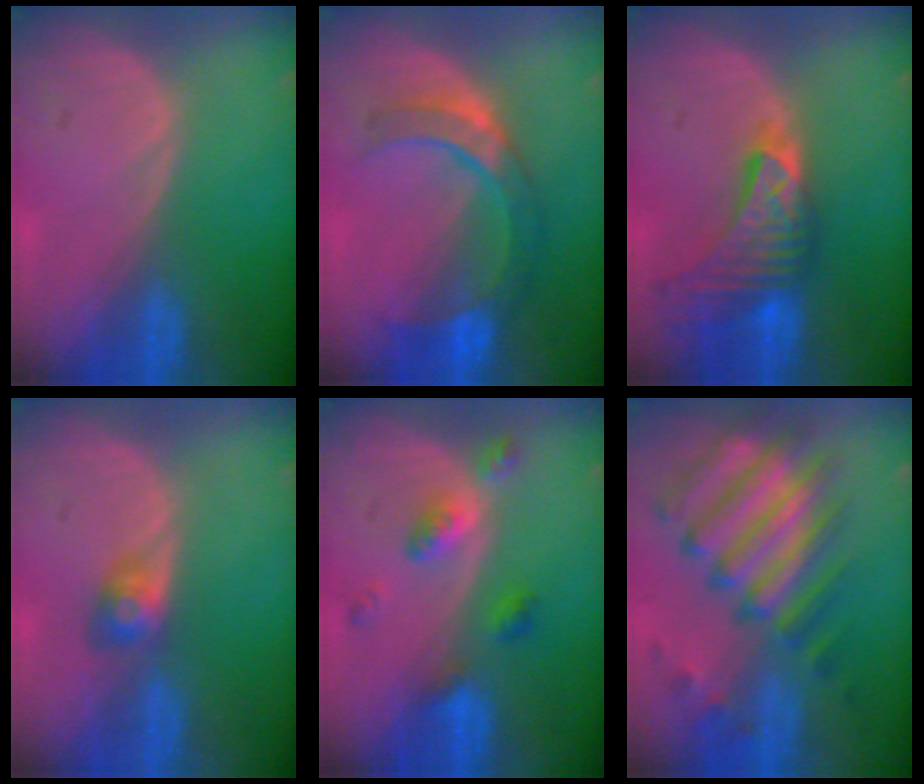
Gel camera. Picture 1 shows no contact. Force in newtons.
{"total": 7.2, "press": 7.2, "slide": 0.8}
{"total": 9.2, "press": 8.2, "slide": 4.2}
{"total": 2.9, "press": 2.7, "slide": 1.2}
{"total": 5.1, "press": 4.6, "slide": 2.2}
{"total": 11.6, "press": 10.5, "slide": 5.0}